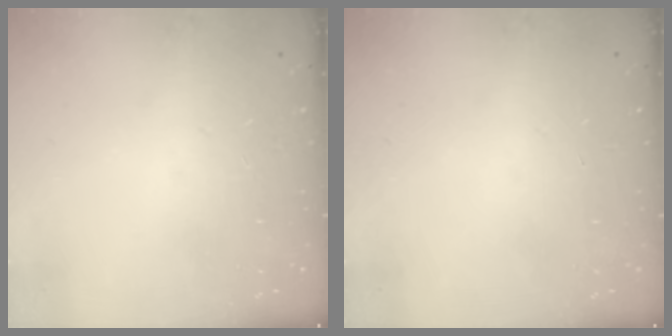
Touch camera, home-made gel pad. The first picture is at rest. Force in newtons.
{"total": 0.0}